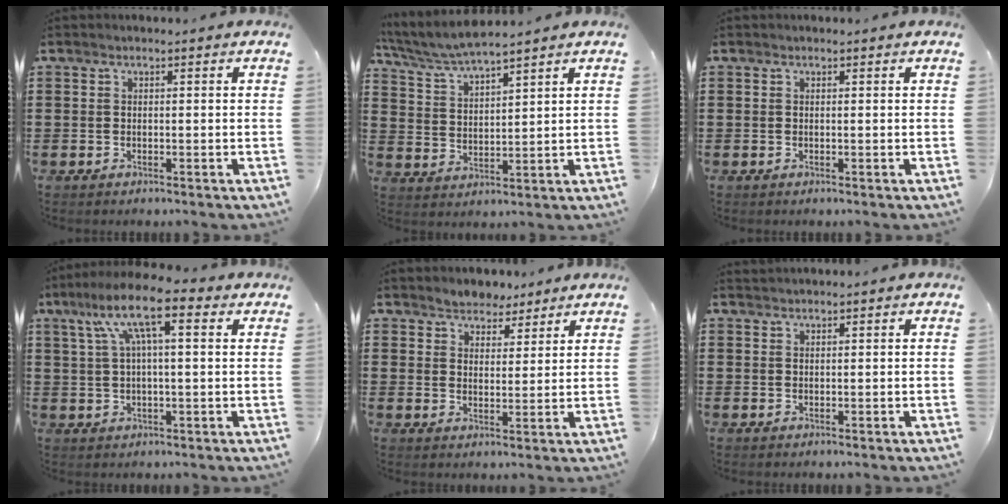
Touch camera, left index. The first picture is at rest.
{"total": 5.5, "force": [5.2, 0.1, 2.0], "torque": [-0.058, -0.023, 0.091]}
{"total": 0.0}
{"total": 10.8, "force": [5.2, 2.6, 9.1], "torque": [-0.189, 0.002, 0.087]}
{"total": 3.8, "force": [3.5, 1.5, -0.3], "torque": [-0.010, -0.003, 0.068]}
{"total": 0.9, "force": [0.9, 0.0, 0.0], "torque": [-0.002, -0.001, 0.017]}